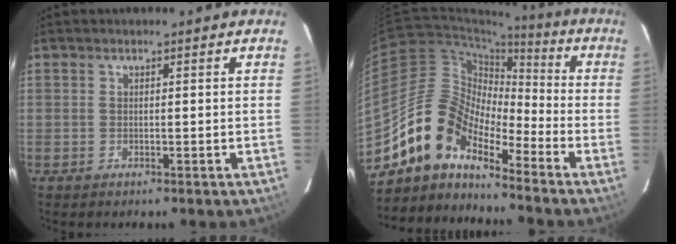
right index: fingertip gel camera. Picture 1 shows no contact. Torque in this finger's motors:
{"motor_torque": [0.62, -0.62, 0.74, 0.08]}